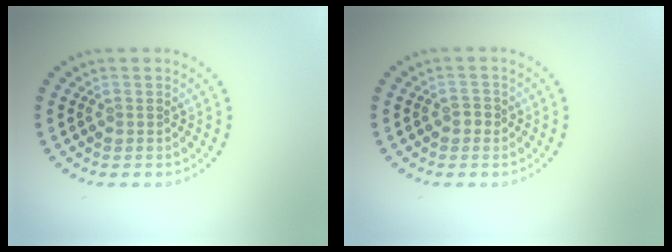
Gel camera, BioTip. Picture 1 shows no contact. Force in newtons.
{"total": 1.0, "press": 1.0, "slide": 0.3}